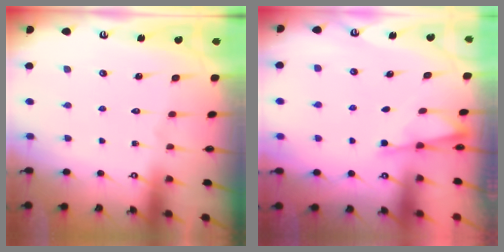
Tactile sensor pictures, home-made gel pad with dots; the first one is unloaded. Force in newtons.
{"total": 1.2, "press": 1.2, "slide": 0.3}